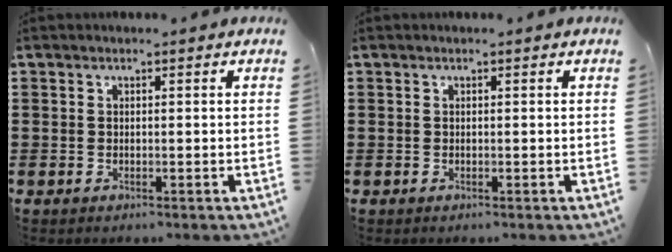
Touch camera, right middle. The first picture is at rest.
{"total": 0.0}